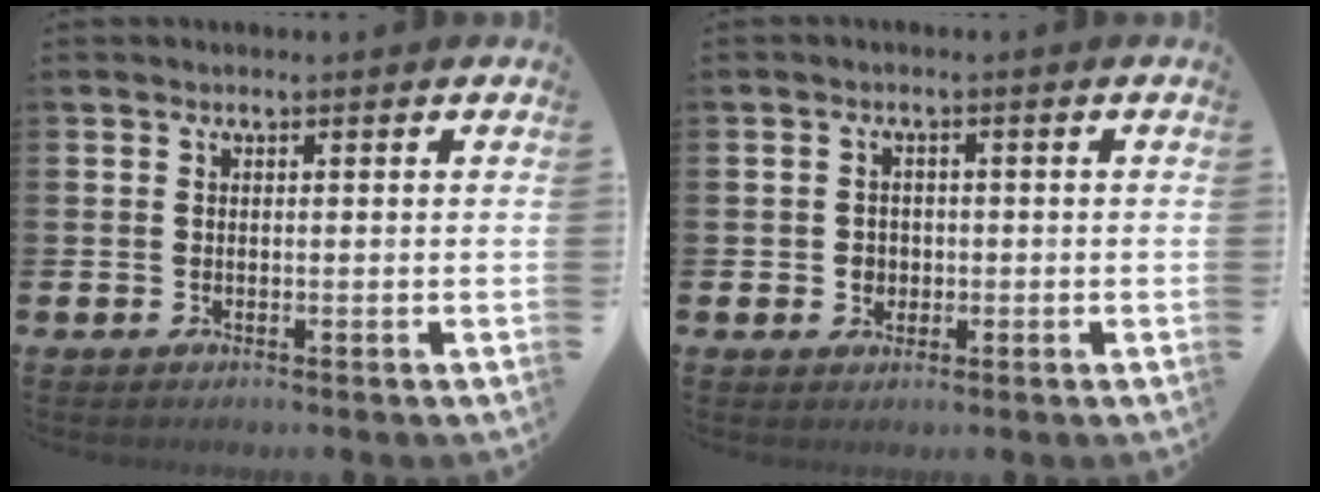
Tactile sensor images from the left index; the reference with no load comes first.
{"total": 2.0, "force": [-0.2, 1.9, 0.5], "torque": [-0.007, 0.005, -0.009]}